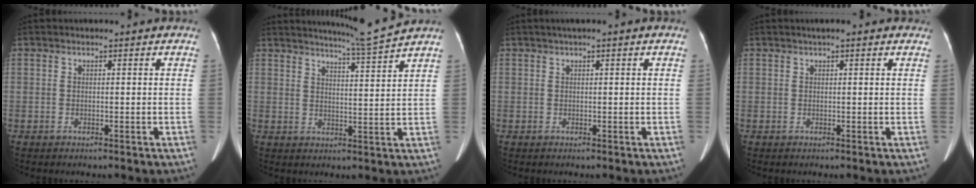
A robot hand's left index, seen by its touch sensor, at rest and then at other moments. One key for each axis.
{"total": 6.5, "fx": 6.0, "fy": -2.2, "fz": 1.2, "tx": -0.032, "ty": -0.027, "tz": 0.095}
{"total": 1.5, "fx": 0.7, "fy": 0.0, "fz": 1.3, "tx": -0.026, "ty": 0.012, "tz": 0.011}
{"total": 2.7, "fx": 1.8, "fy": 0.6, "fz": 1.8, "tx": -0.025, "ty": 0.021, "tz": 0.023}